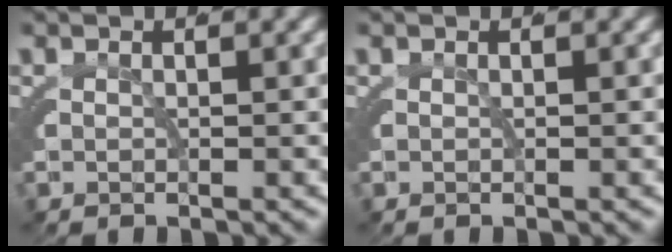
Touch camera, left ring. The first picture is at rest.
{"total": 0.0}